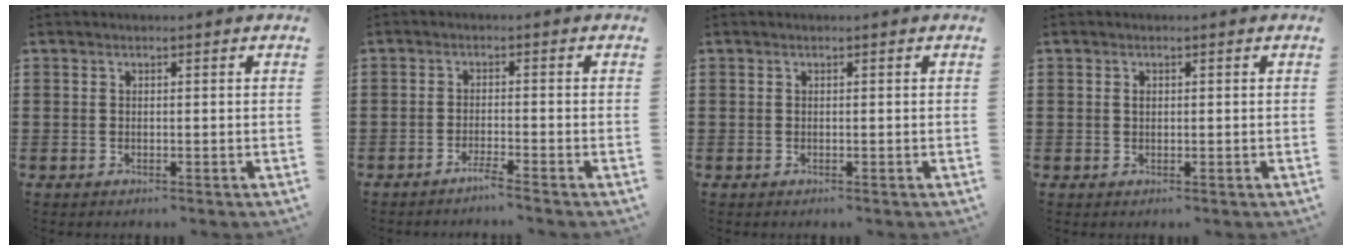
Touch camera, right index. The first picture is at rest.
{"total": 2.1, "force": [-1.8, -0.4, 0.9], "torque": [-0.016, -0.002, -0.034]}
{"total": 0.0}
{"total": 0.7, "force": [0.2, 0.5, 0.5], "torque": [-0.011, 0.000, 0.004]}